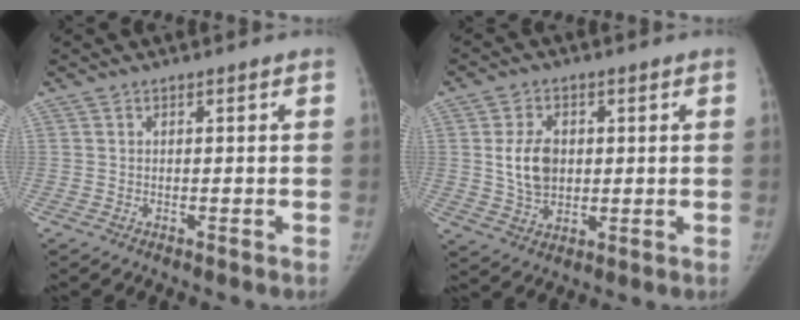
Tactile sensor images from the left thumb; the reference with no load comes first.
{"total": 8.2, "force": [1.1, 6.0, 5.4], "torque": [-0.076, -0.008, 0.027]}